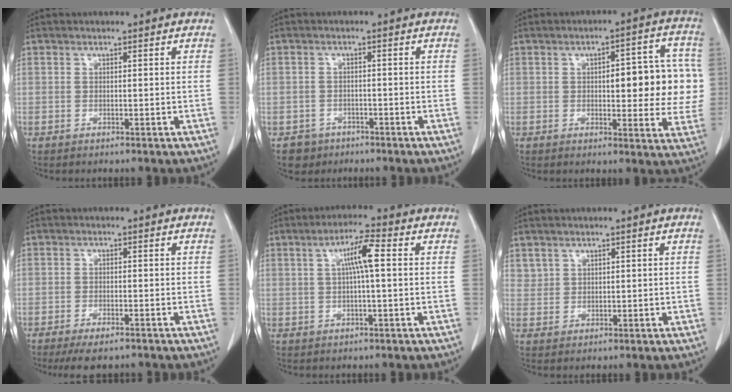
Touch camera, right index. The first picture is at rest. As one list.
[{"total": 3.2, "force": [-1.9, 2.6, -0.2], "torque": [0.004, 0.011, -0.031]}, {"total": 12.4, "force": [0.7, 4.2, 11.6], "torque": [-0.130, 0.025, 0.012]}, {"total": 5.3, "force": [-4.2, 1.4, 2.9], "torque": [-0.042, -0.008, -0.064]}, {"total": 5.5, "force": [1.0, 0.3, 5.3], "torque": [-0.097, 0.012, 0.017]}, {"total": 1.9, "force": [1.3, 1.3, 0.3], "torque": [0.000, 0.004, 0.028]}]